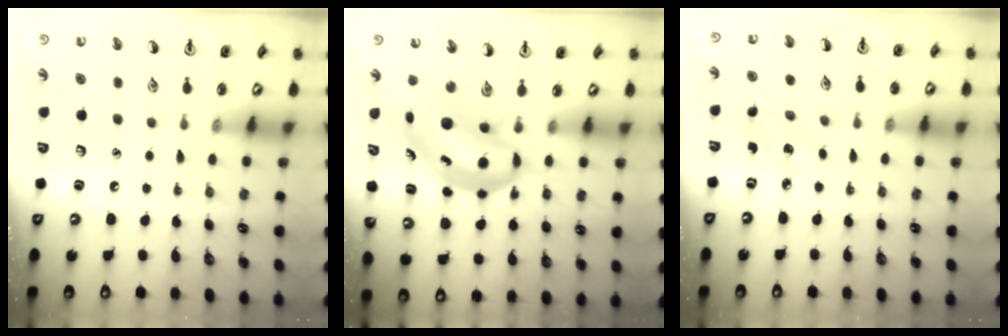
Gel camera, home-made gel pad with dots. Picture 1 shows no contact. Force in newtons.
{"total": 6.7, "press": 6.4, "slide": 2.0}
{"total": 2.4, "press": 2.2, "slide": 0.9}